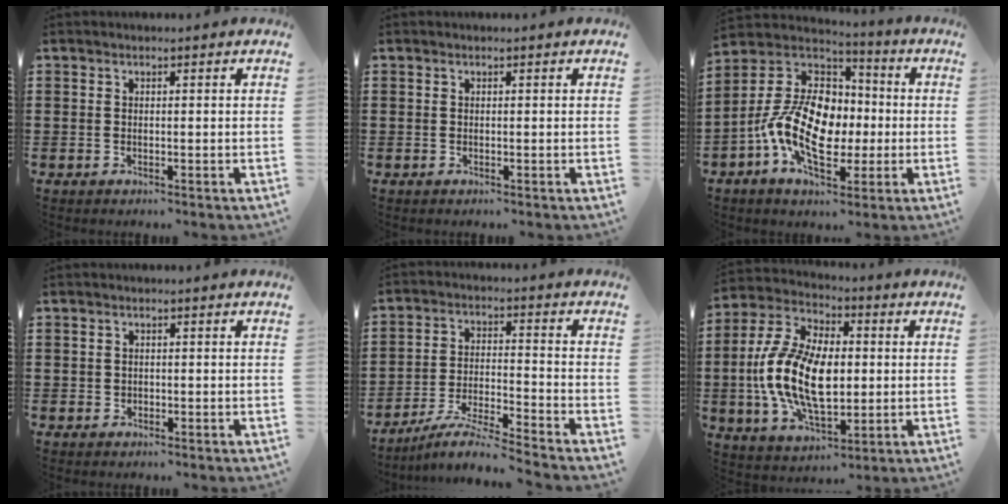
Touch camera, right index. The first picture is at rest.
{"total": 0.0}
{"total": 14.8, "force": [-2.7, 9.5, 11.1], "torque": [-0.261, 0.011, -0.050]}
{"total": 0.7, "force": [0.1, 0.7, 0.1], "torque": [-0.004, 0.004, 0.001]}
{"total": 6.4, "force": [-6.0, -0.5, 2.2], "torque": [-0.054, -0.011, -0.120]}
{"total": 15.1, "force": [-1.1, 8.7, 12.3], "torque": [-0.281, 0.000, -0.021]}